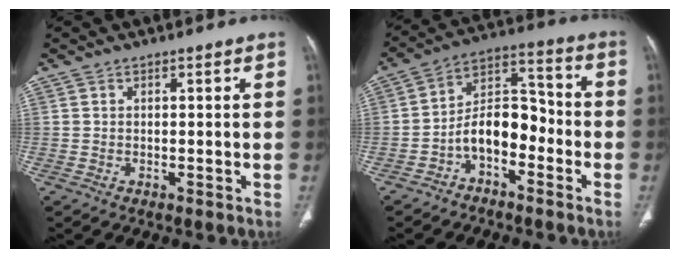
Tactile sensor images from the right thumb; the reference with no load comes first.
{"total": 10.3, "force": [-4.1, 6.3, 7.0], "torque": [-0.095, 0.064, -0.080]}